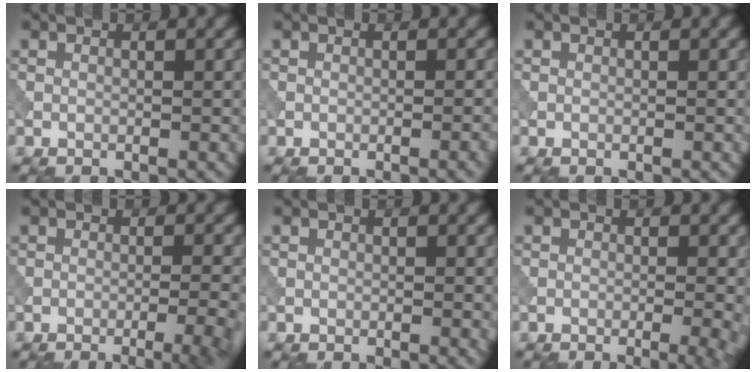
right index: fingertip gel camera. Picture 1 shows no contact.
{"total": 1.2, "force": [-0.5, 0.3, 1.1], "torque": [-0.010, 0.002, -0.009]}
{"total": 0.0}
{"total": 6.7, "force": [-3.2, 2.4, 5.4], "torque": [-0.045, 0.010, -0.035]}
{"total": 0.0}
{"total": 4.1, "force": [-1.1, 1.4, 3.7], "torque": [-0.031, 0.001, -0.013]}